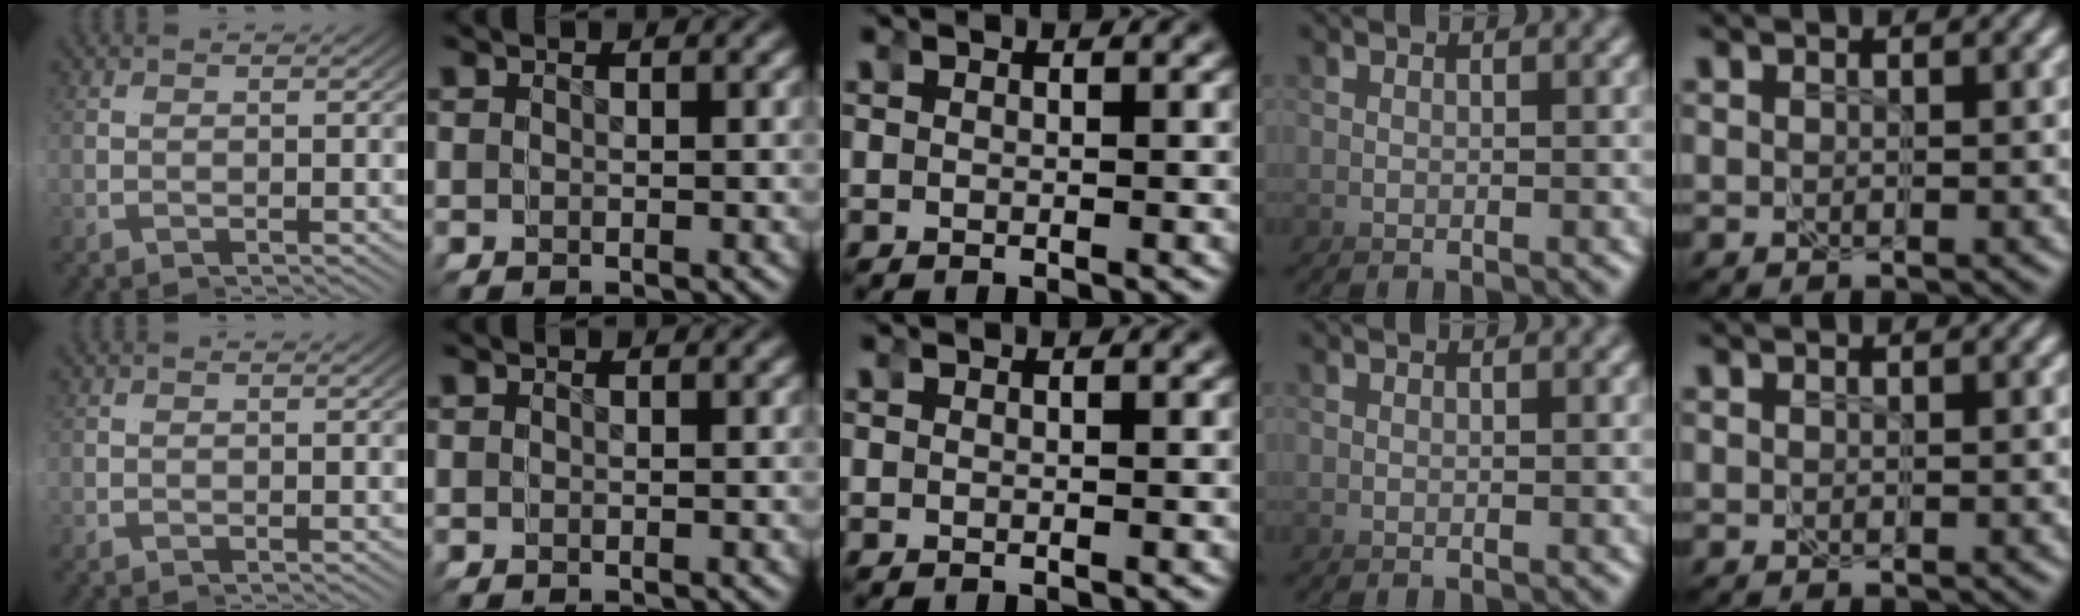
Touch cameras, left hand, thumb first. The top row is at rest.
{}